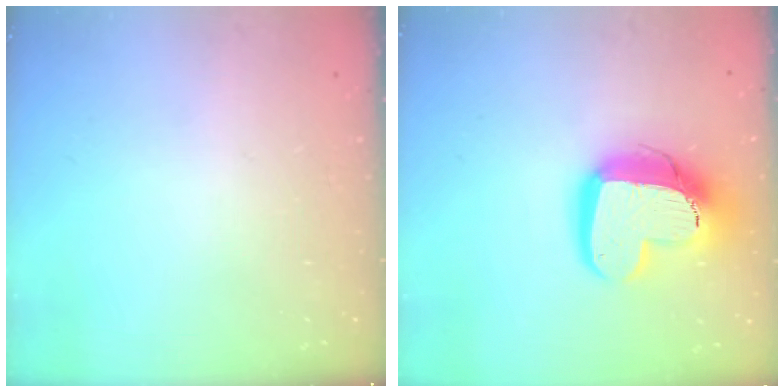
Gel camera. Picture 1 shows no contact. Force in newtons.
{"total": 16.6, "press": 16.5, "slide": 1.6}